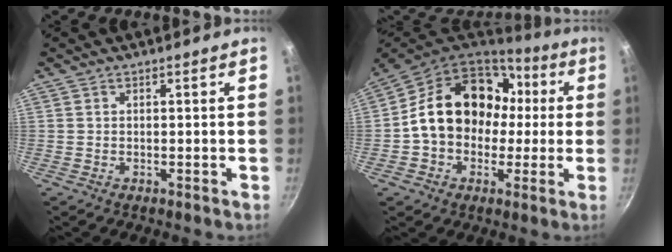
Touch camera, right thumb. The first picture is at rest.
{"total": 20.7, "force": [1.8, 16.1, 12.8], "torque": [-0.185, 0.053, 0.027]}